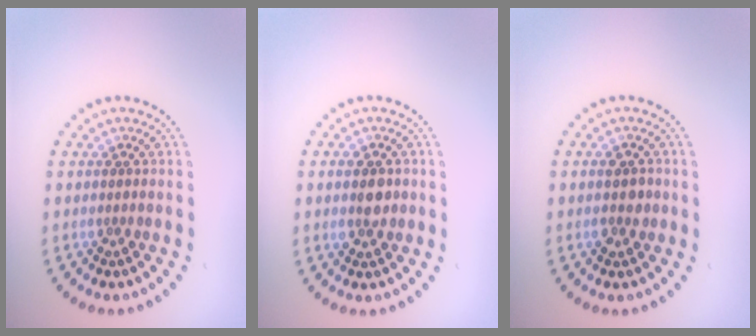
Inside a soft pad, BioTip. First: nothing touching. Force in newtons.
{"total": 2.3, "press": 2.2, "slide": 0.3}
{"total": 1.6, "press": 1.6, "slide": 0.1}